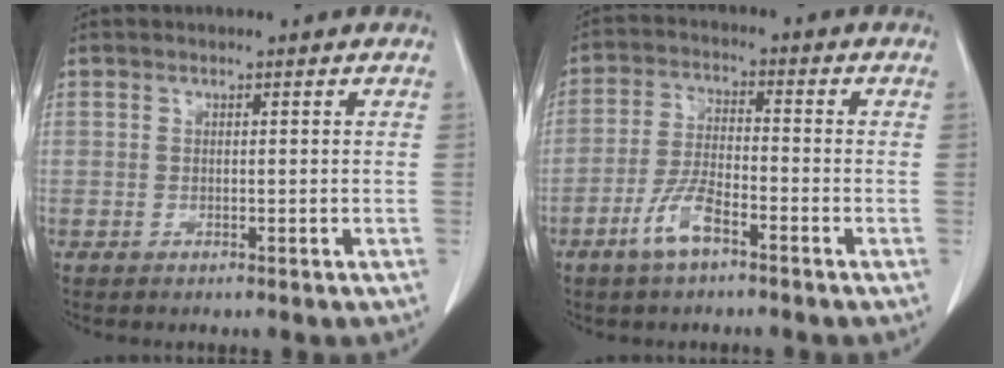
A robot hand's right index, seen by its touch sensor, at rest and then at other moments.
{"total": 6.3, "force": [-3.8, 1.7, 4.7], "torque": [-0.101, -0.001, -0.075]}